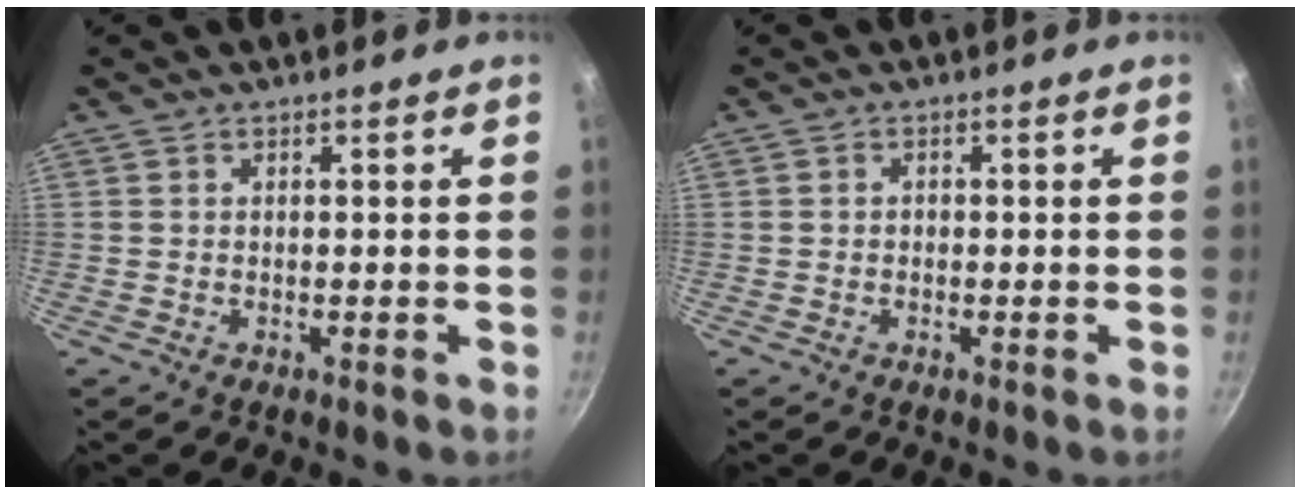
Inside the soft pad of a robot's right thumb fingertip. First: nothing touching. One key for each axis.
{"total": 0.6, "fx": -0.2, "fy": 0.5, "fz": 0.3, "tx": -0.004, "ty": 0.004, "tz": -0.003}